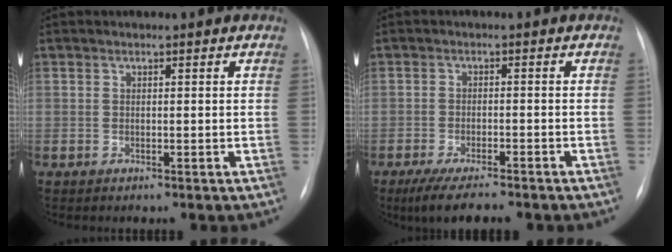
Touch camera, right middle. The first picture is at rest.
{"total": 7.9, "force": [-6.3, 1.5, 4.5], "torque": [-0.073, -0.017, -0.096]}